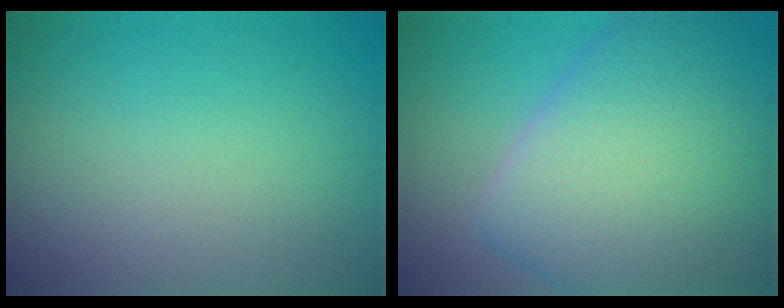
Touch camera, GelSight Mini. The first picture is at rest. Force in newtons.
{"total": 12.7, "press": 12.7, "slide": 0.6}